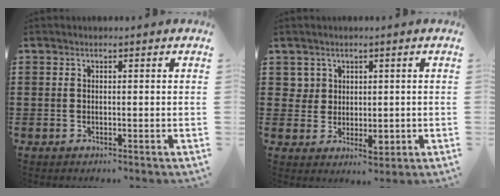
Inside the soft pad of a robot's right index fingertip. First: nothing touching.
{"total": 3.8, "force": [1.3, 3.3, 1.2], "torque": [-0.028, 0.009, 0.024]}